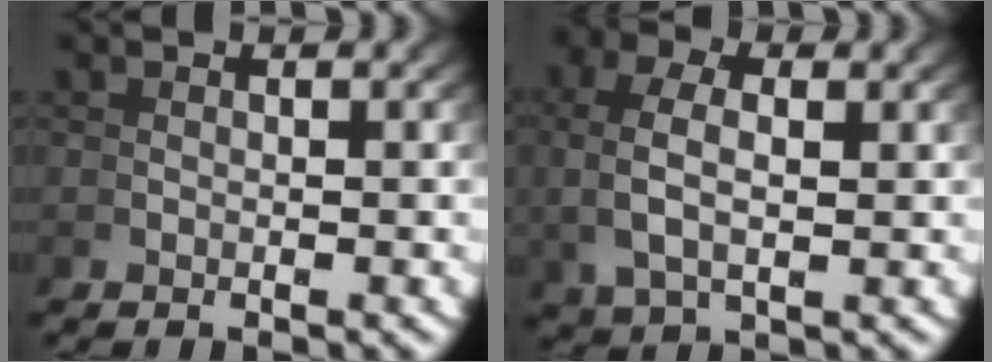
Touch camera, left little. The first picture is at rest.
{"total": 3.3, "force": [1.0, 1.4, 2.8], "torque": [-0.070, -0.001, 0.029]}